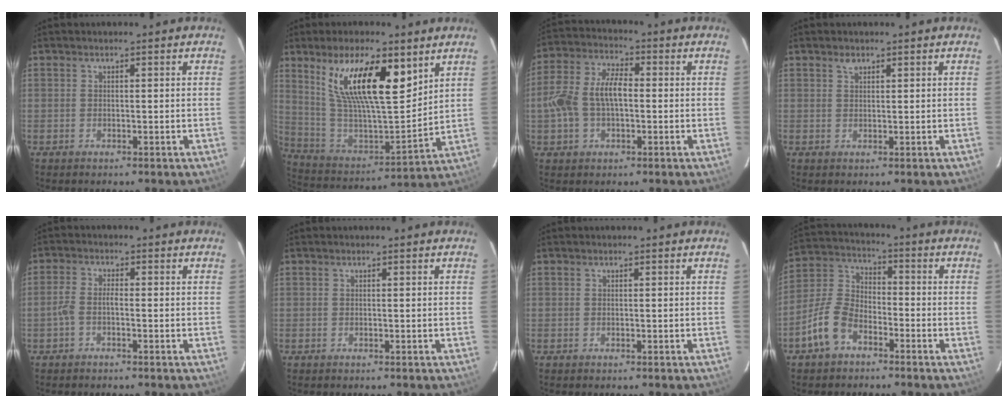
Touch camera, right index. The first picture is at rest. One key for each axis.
{"total": 19.6, "fx": 10.2, "fy": 6.3, "fz": 15.5, "tx": -0.279, "ty": 0.005, "tz": 0.197}
{"total": 10.2, "fx": -0.9, "fy": 5.9, "fz": 8.3, "tx": -0.175, "ty": 0.020, "tz": -0.016}
{"total": 1.1, "fx": 0.8, "fy": 0.6, "fz": 0.5, "tx": -0.007, "ty": 0.002, "tz": 0.015}
{"total": 2.6, "fx": -1.3, "fy": 0.9, "fz": 2.1, "tx": -0.051, "ty": 0.007, "tz": -0.030}
{"total": 0.0}
{"total": 0.0}
{"total": 9.3, "fx": -5.5, "fy": 5.3, "fz": 5.3, "tx": -0.122, "ty": 0.021, "tz": -0.110}